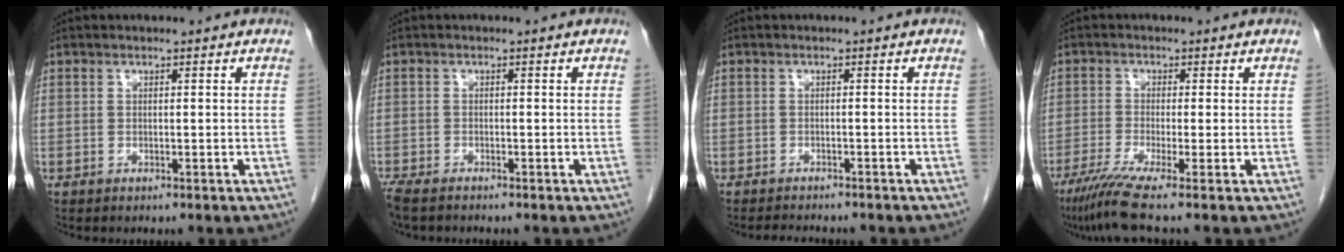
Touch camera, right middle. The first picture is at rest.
{"total": 3.9, "force": [-3.3, 0.9, 1.9], "torque": [-0.035, -0.011, -0.056]}
{"total": 4.6, "force": [-4.2, 0.9, 1.7], "torque": [-0.024, -0.006, -0.055]}
{"total": 6.8, "force": [-4.9, -1.3, 4.6], "torque": [-0.075, -0.024, -0.089]}